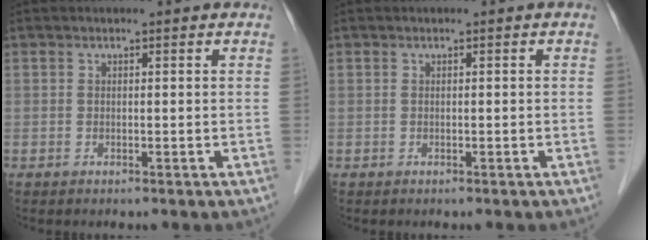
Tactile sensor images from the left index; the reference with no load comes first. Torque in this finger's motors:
{"motor_torque": [0.05, 0.02, 0.00, 0.00]}